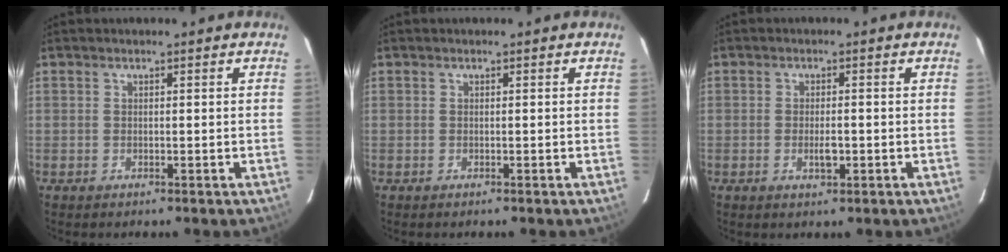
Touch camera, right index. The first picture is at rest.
{"total": 0.0}
{"total": 2.4, "force": [-0.7, 0.7, 2.2], "torque": [-0.042, 0.000, -0.009]}